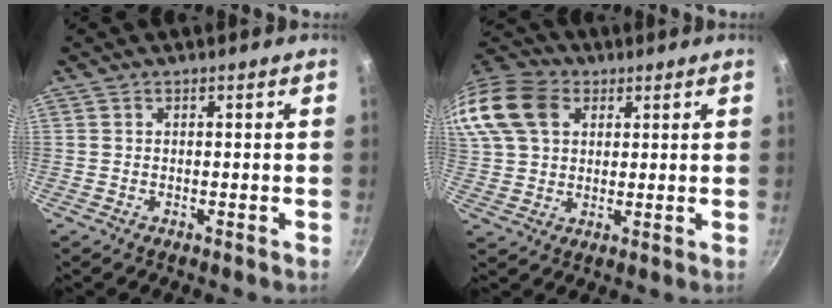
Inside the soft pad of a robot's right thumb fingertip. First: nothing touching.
{"total": 20.6, "force": [7.4, 15.3, 11.6], "torque": [-0.273, 0.034, 0.132]}